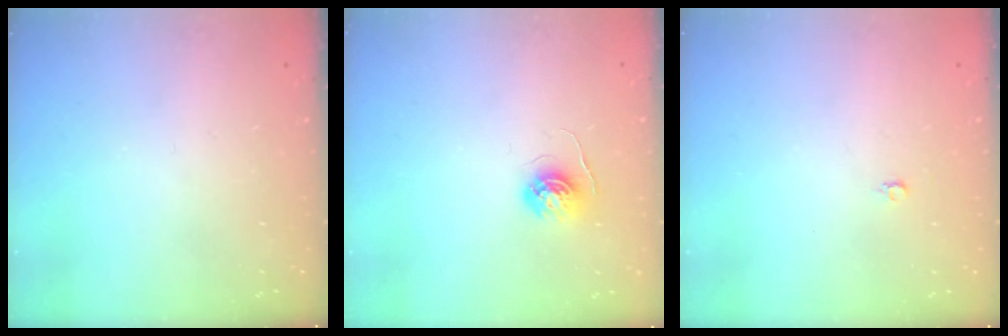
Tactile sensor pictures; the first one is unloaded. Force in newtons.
{"total": 4.3, "press": 4.3, "slide": 0.5}
{"total": 2.2, "press": 2.2, "slide": 0.2}